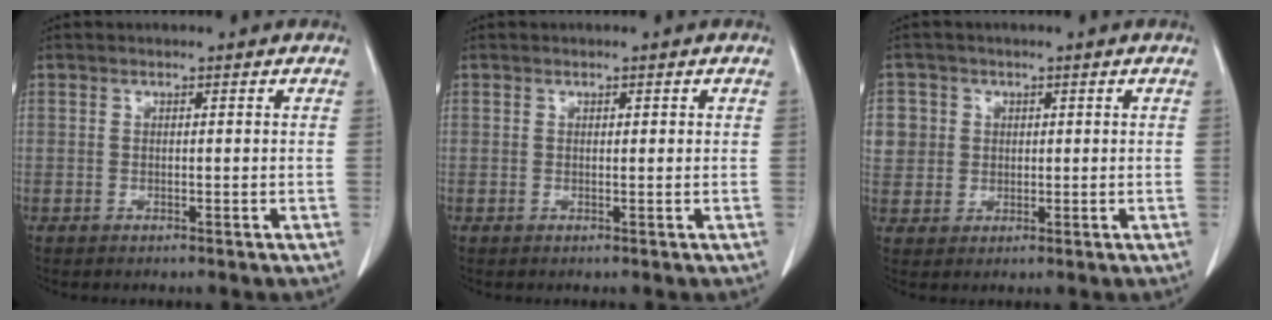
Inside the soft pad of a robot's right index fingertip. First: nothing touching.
{"total": 0.5, "force": [0.2, 0.2, 0.4], "torque": [-0.006, 0.000, 0.004]}
{"total": 7.3, "force": [1.8, 6.9, 1.5], "torque": [-0.042, 0.018, 0.044]}